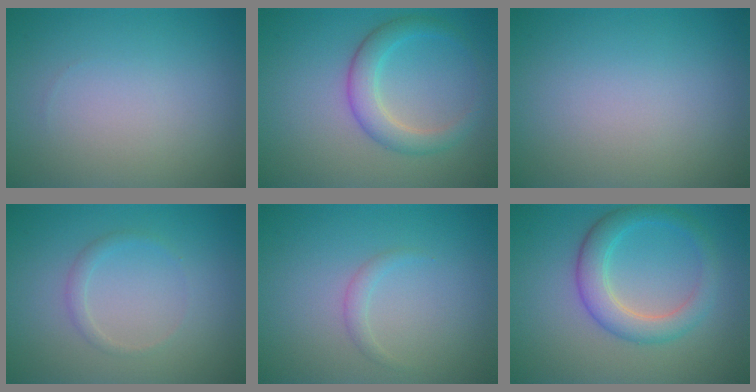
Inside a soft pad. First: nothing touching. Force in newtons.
{"total": 2.6, "press": 2.6, "slide": 0.2}
{"total": 0.0}
{"total": 1.1, "press": 1.1, "slide": 0.0}
{"total": 1.0, "press": 1.0, "slide": 0.2}
{"total": 4.0, "press": 4.0, "slide": 0.1}